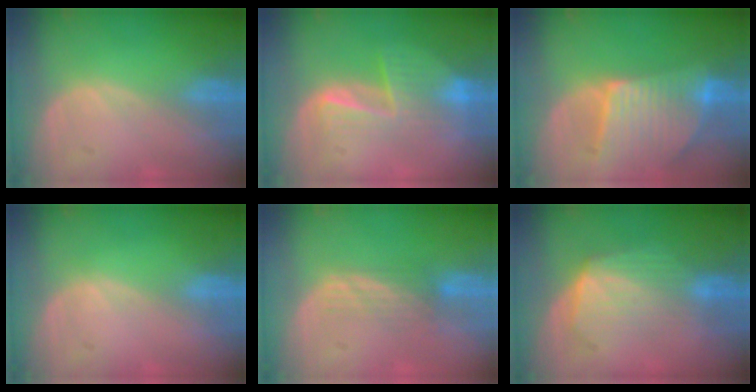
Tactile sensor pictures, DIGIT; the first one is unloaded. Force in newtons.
{"total": 7.2, "press": 6.6, "slide": 2.9}
{"total": 9.5, "press": 8.3, "slide": 4.6}
{"total": 0.0}
{"total": 3.5, "press": 2.8, "slide": 2.1}
{"total": 7.2, "press": 6.5, "slide": 3.1}